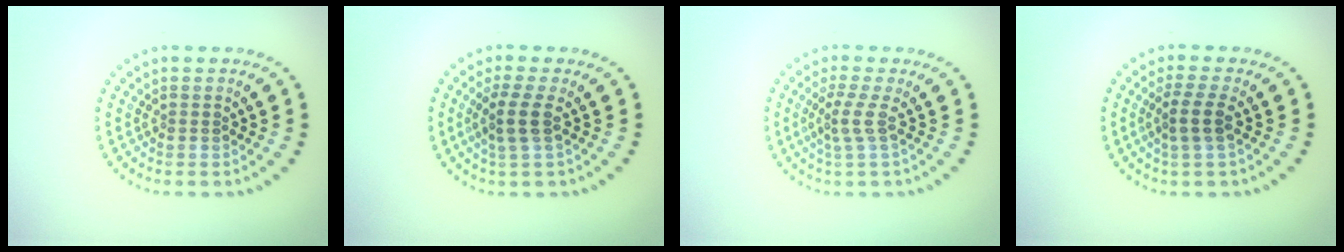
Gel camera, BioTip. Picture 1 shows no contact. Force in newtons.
{"total": 2.3, "press": 1.9, "slide": 1.3}
{"total": 2.1, "press": 1.4, "slide": 1.5}
{"total": 2.5, "press": 2.0, "slide": 1.5}